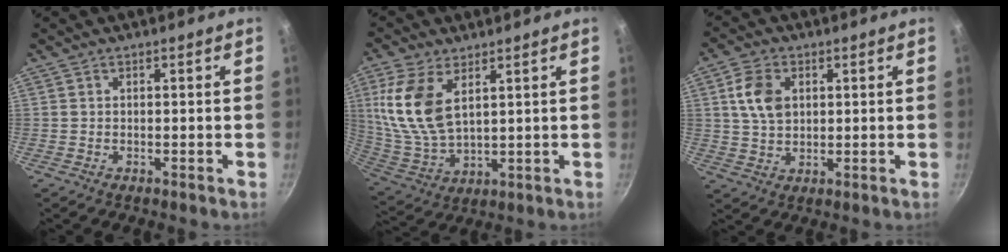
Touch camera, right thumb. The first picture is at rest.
{"total": 14.0, "force": [5.0, 7.2, 10.8], "torque": [-0.224, -0.022, 0.112]}
{"total": 7.7, "force": [2.1, 5.3, 5.2], "torque": [-0.087, -0.002, 0.039]}